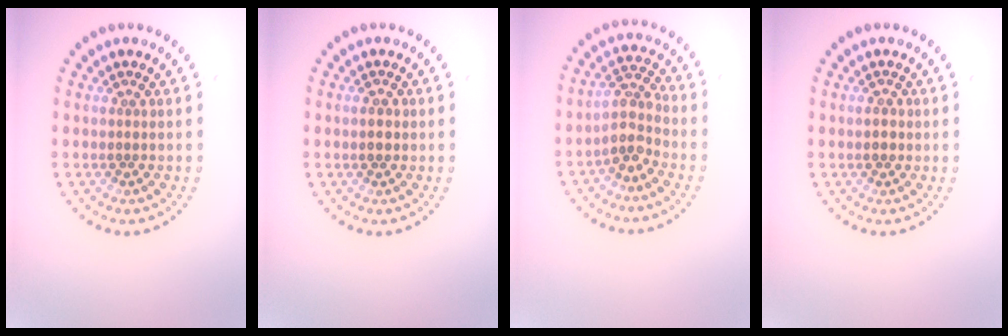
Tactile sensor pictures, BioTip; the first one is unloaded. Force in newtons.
{"total": 1.6, "press": 1.6, "slide": 0.3}
{"total": 3.1, "press": 2.4, "slide": 2.0}
{"total": 1.7, "press": 1.7, "slide": 0.1}